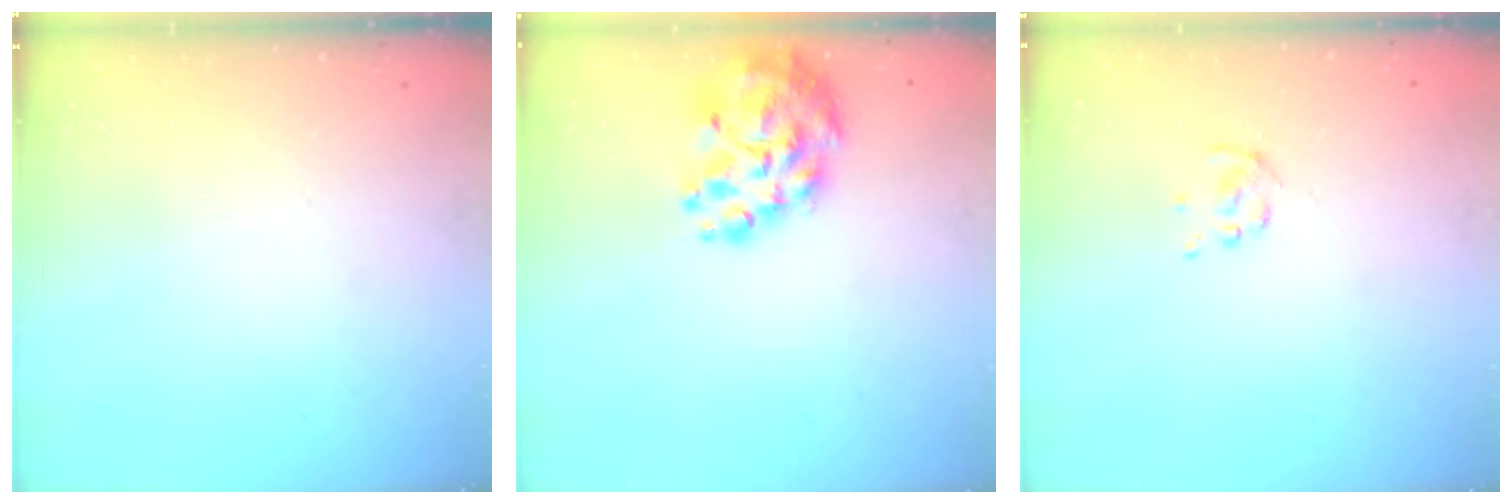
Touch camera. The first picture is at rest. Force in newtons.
{"total": 13.5, "press": 12.9, "slide": 3.9}
{"total": 2.3, "press": 2.3, "slide": 0.4}